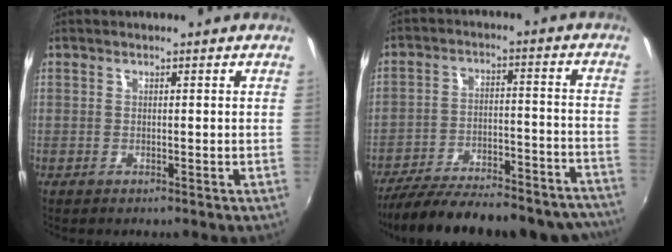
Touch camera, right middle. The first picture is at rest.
{"total": 28.9, "force": [-25.4, 7.5, 11.6], "torque": [-0.204, -0.007, -0.328]}